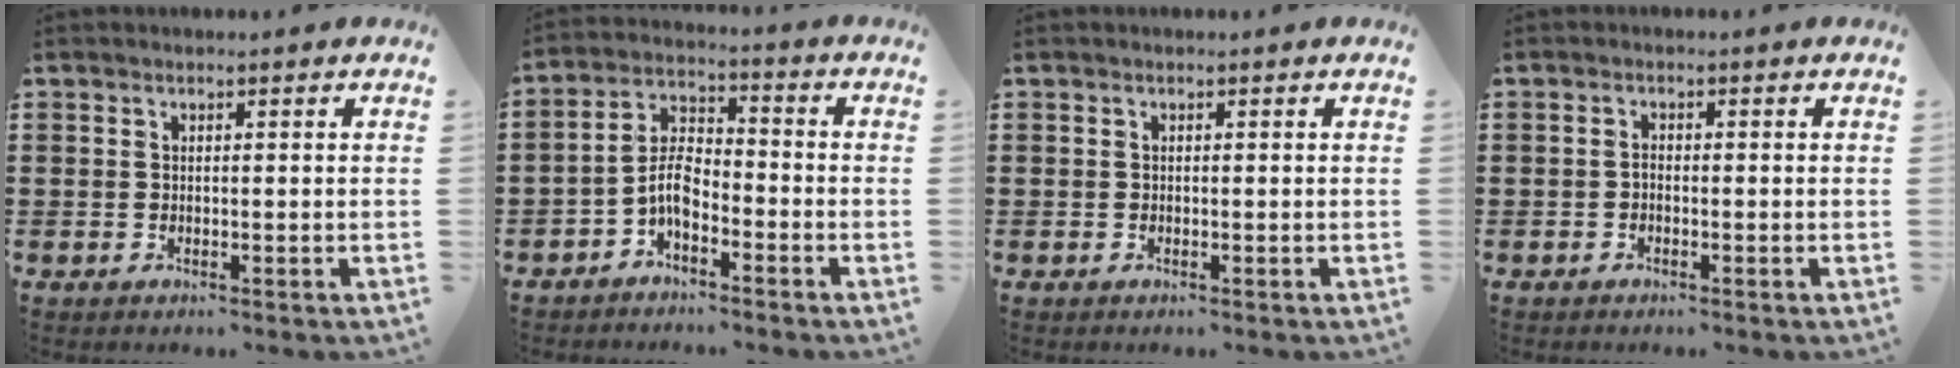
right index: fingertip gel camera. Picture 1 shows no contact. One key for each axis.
{"total": 5.5, "fx": -2.7, "fy": 2.7, "fz": 3.9, "tx": -0.091, "ty": 0.008, "tz": -0.057}
{"total": 0.0}
{"total": 0.8, "fx": -0.6, "fy": 0.3, "fz": 0.4, "tx": -0.011, "ty": -0.003, "tz": -0.010}